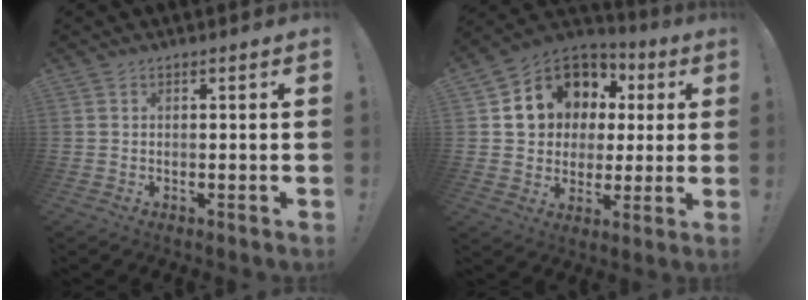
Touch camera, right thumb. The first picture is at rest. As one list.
[{"total": 15.9, "force": [6.7, 12.5, 7.1], "torque": [-0.120, -0.029, 0.148]}]